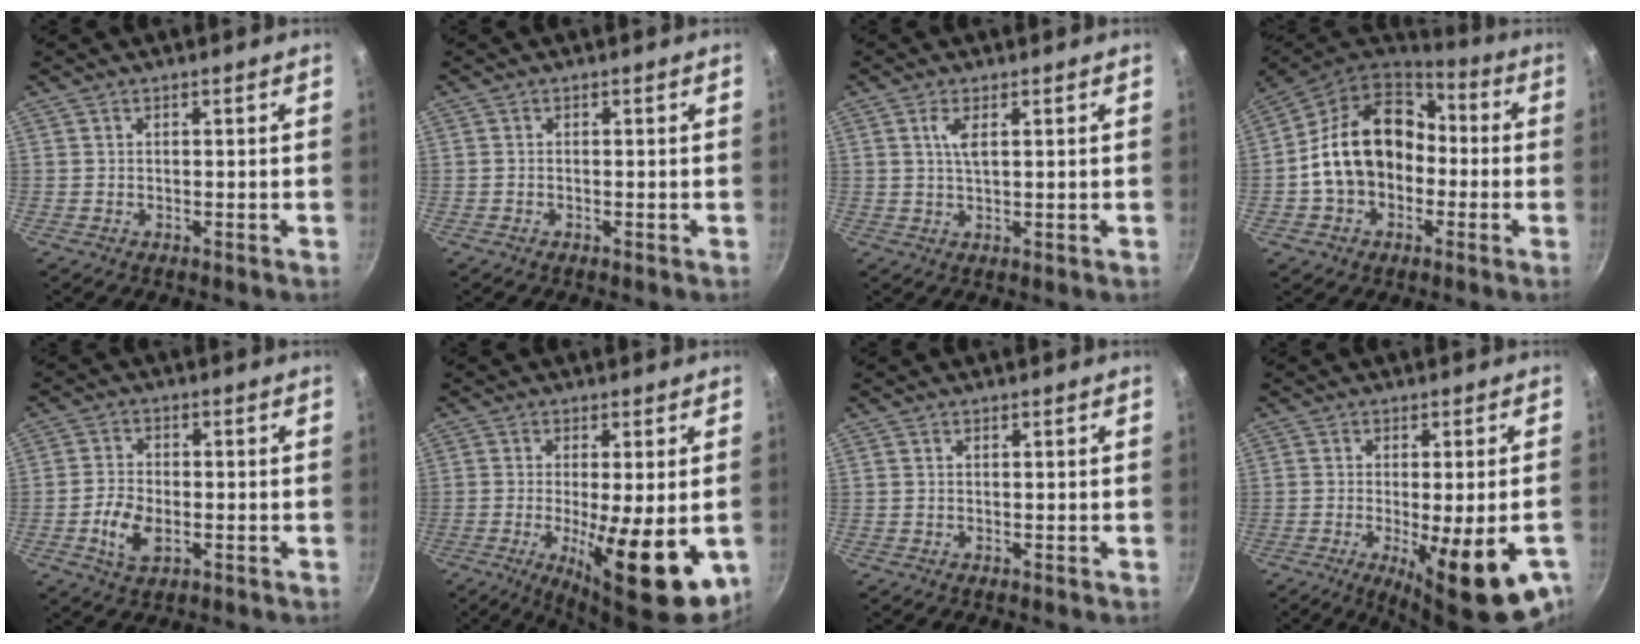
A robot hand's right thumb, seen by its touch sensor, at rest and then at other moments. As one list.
[{"total": 0.0}, {"total": 3.2, "force": [1.1, 0.9, 2.9], "torque": [-0.060, -0.003, 0.025]}, {"total": 18.3, "force": [-1.2, 14.1, 11.6], "torque": [-0.183, 0.055, -0.024]}, {"total": 6.8, "force": [-1.9, 4.0, 5.2], "torque": [-0.102, 0.010, -0.037]}, {"total": 15.7, "force": [-3.6, 4.5, 14.6], "torque": [-0.211, -0.014, -0.046]}, {"total": 0.0}, {"total": 16.4, "force": [-6.9, 4.1, 14.4], "torque": [-0.175, -0.013, -0.083]}]